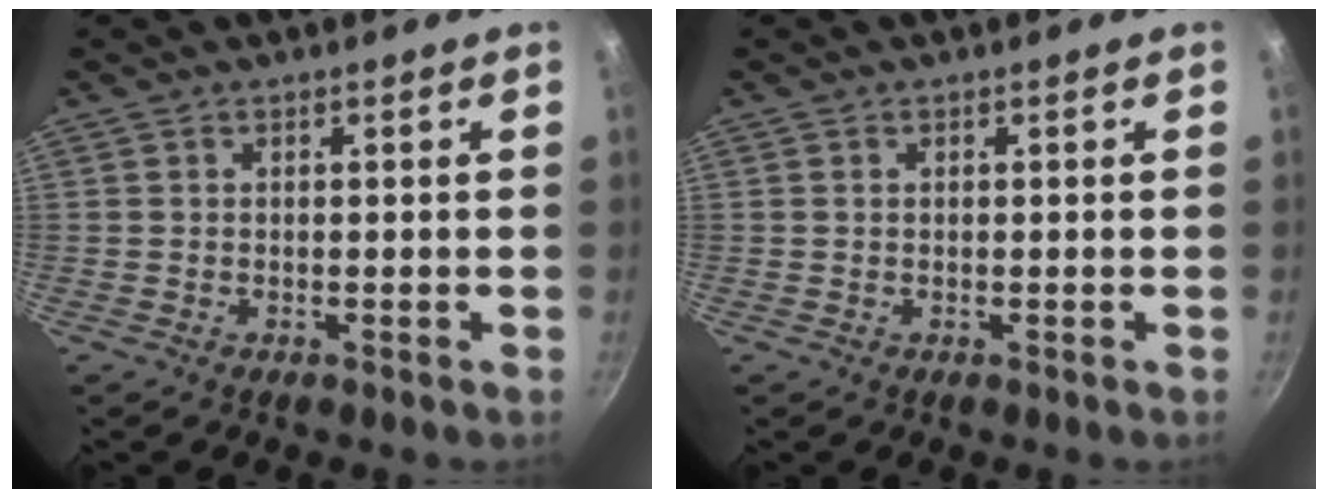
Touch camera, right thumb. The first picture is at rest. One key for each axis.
{"total": 0.0}